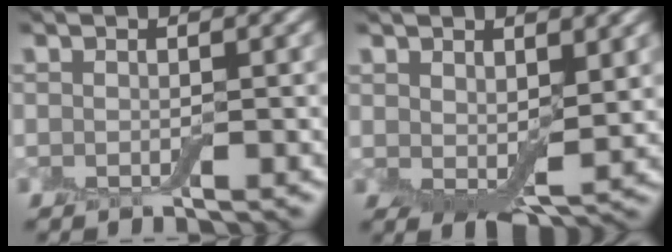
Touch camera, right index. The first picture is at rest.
{"total": 3.2, "force": [1.5, 1.8, 2.2], "torque": [-0.035, -0.009, 0.032]}